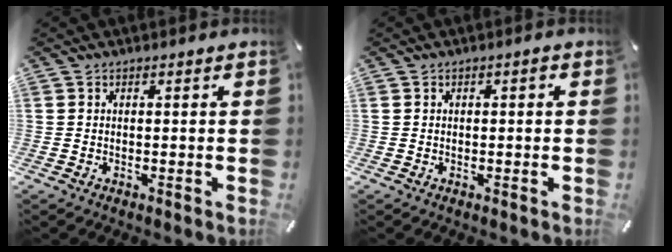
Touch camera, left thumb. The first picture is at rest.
{"total": 1.2, "force": [0.0, 0.6, 1.1], "torque": [-0.020, 0.005, -0.001]}